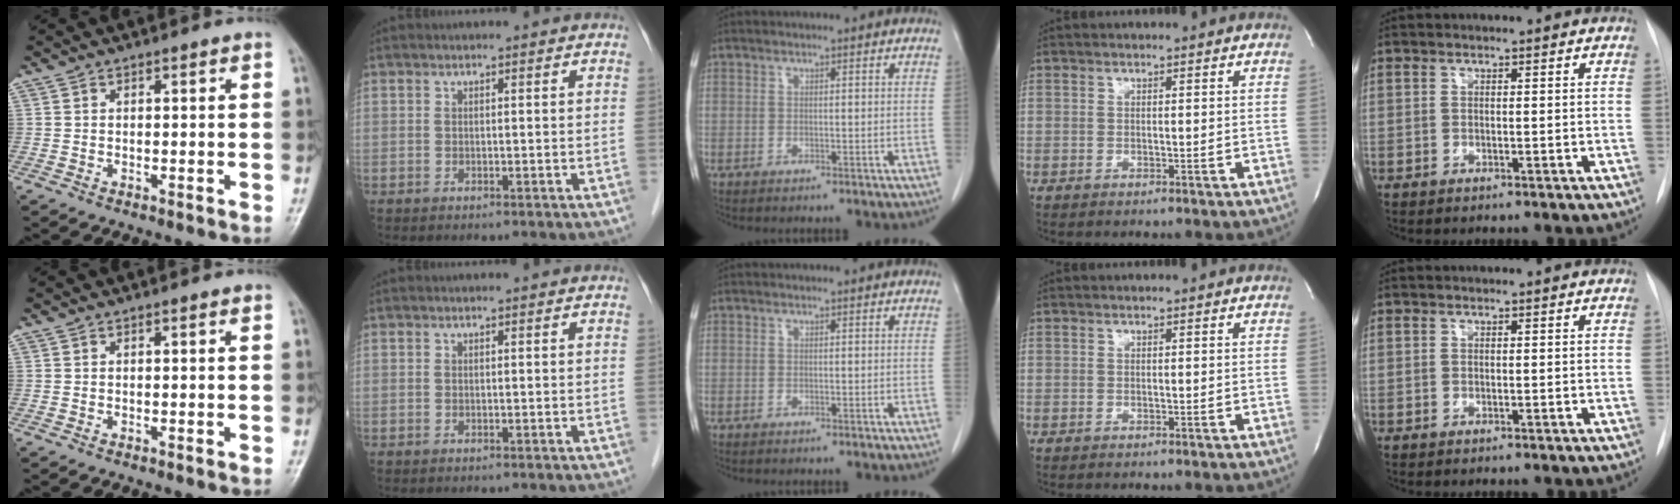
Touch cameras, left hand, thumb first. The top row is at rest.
{}